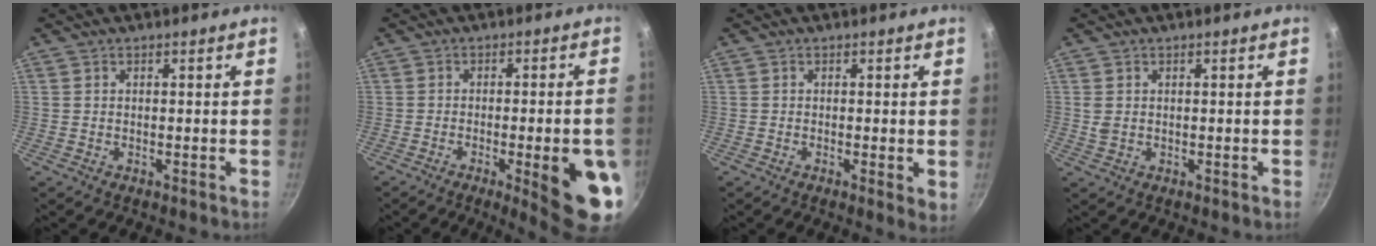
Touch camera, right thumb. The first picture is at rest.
{"total": 14.0, "force": [-4.0, 3.3, 13.0], "torque": [-0.138, 0.011, -0.046]}
{"total": 2.5, "force": [-0.2, 0.8, 2.4], "torque": [-0.031, -0.009, -0.005]}
{"total": 1.7, "force": [0.3, 1.3, 1.1], "torque": [-0.021, 0.001, 0.008]}